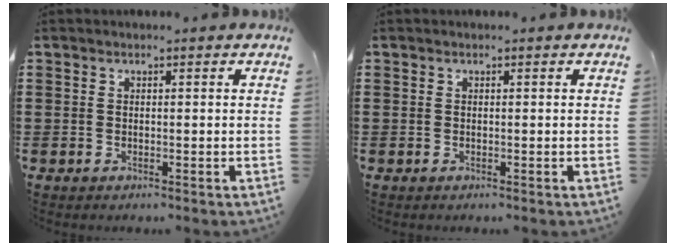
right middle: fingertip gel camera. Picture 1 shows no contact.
{"total": 0.0}